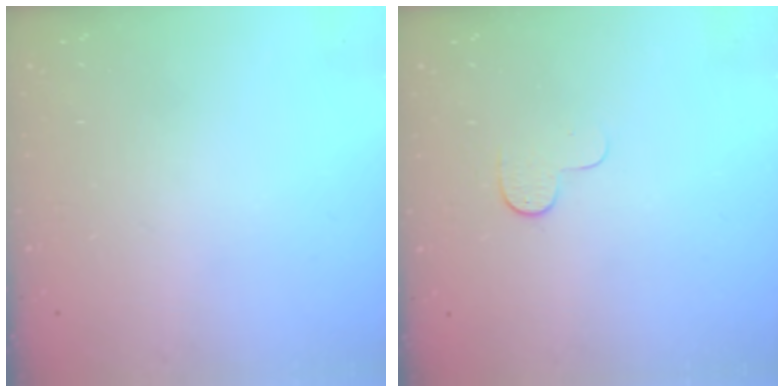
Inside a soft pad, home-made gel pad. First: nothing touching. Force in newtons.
{"total": 3.9, "press": 3.9, "slide": 0.3}